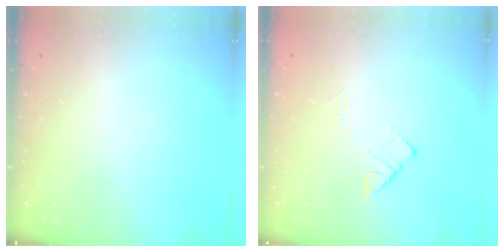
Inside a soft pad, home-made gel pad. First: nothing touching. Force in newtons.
{"total": 2.6, "press": 2.6, "slide": 0.1}